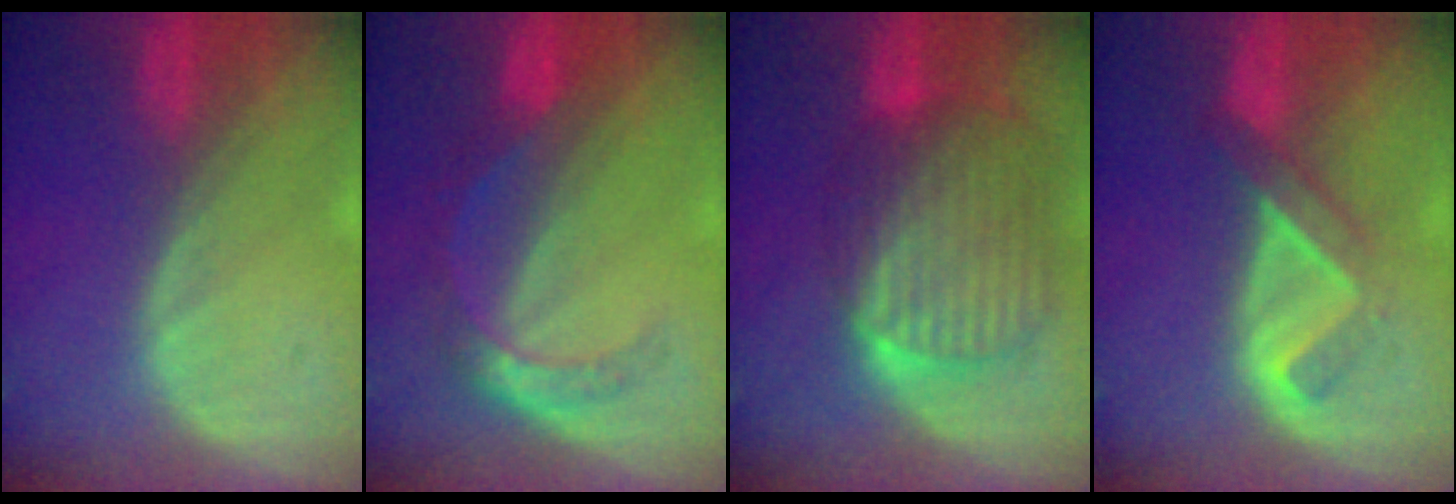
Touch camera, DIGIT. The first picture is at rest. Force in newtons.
{"total": 5.4, "press": 4.7, "slide": 2.5}
{"total": 10.4, "press": 8.8, "slide": 5.5}
{"total": 5.1, "press": 4.3, "slide": 2.7}